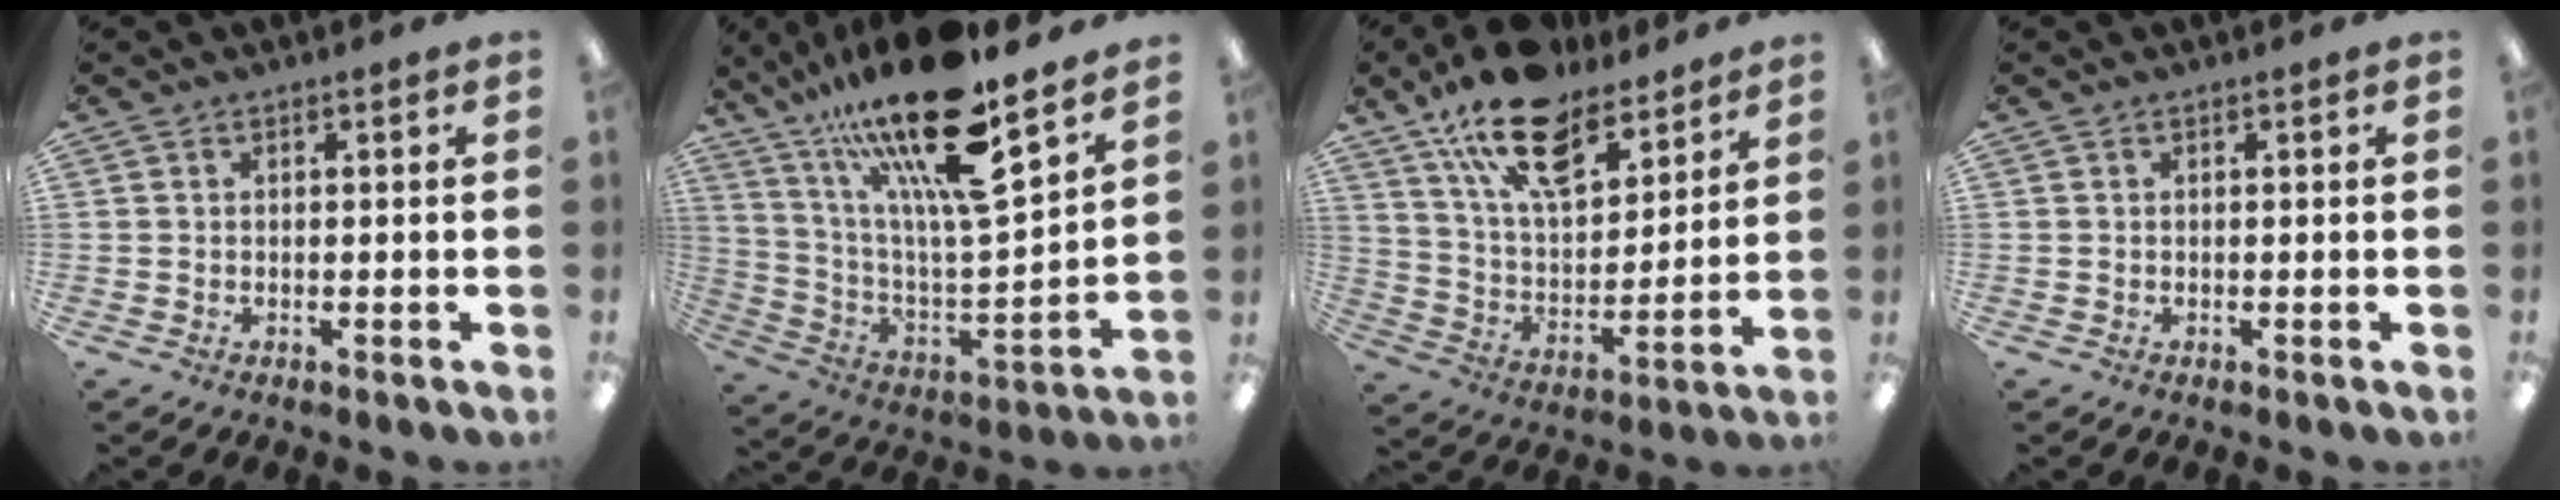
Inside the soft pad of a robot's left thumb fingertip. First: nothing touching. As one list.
[{"total": 24.7, "force": [17.5, 5.8, 16.4], "torque": [-0.290, -0.108, 0.288]}, {"total": 18.7, "force": [13.2, 8.6, 10.0], "torque": [-0.181, -0.067, 0.235]}, {"total": 0.0}]